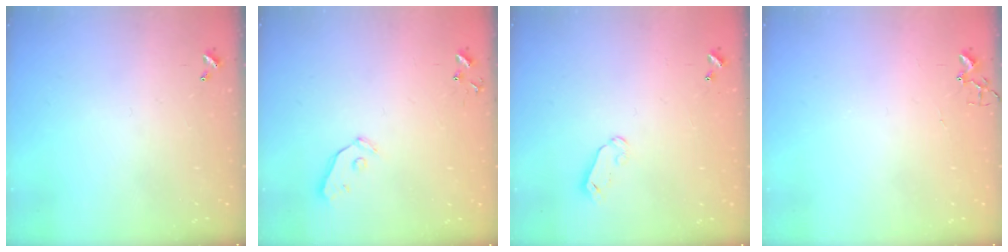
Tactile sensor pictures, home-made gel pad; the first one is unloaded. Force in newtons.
{"total": 3.8, "press": 3.7, "slide": 0.8}
{"total": 3.9, "press": 3.9, "slide": 0.4}
{"total": 2.4, "press": 2.4, "slide": 0.3}